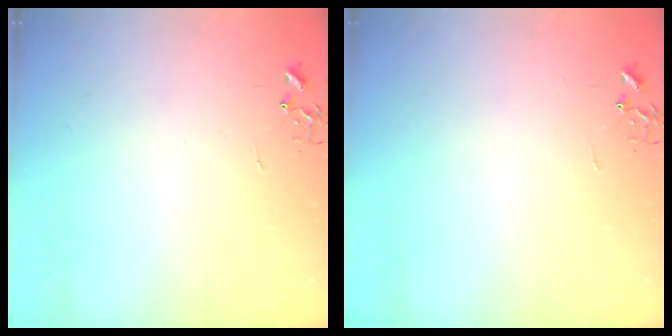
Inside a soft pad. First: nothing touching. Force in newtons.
{"total": 0.0}